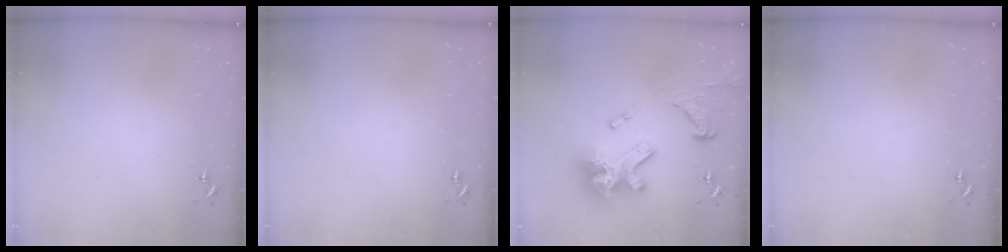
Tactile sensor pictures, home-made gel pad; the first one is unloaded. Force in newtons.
{"total": 0.0}
{"total": 25.6, "press": 25.5, "slide": 2.1}
{"total": 0.0}